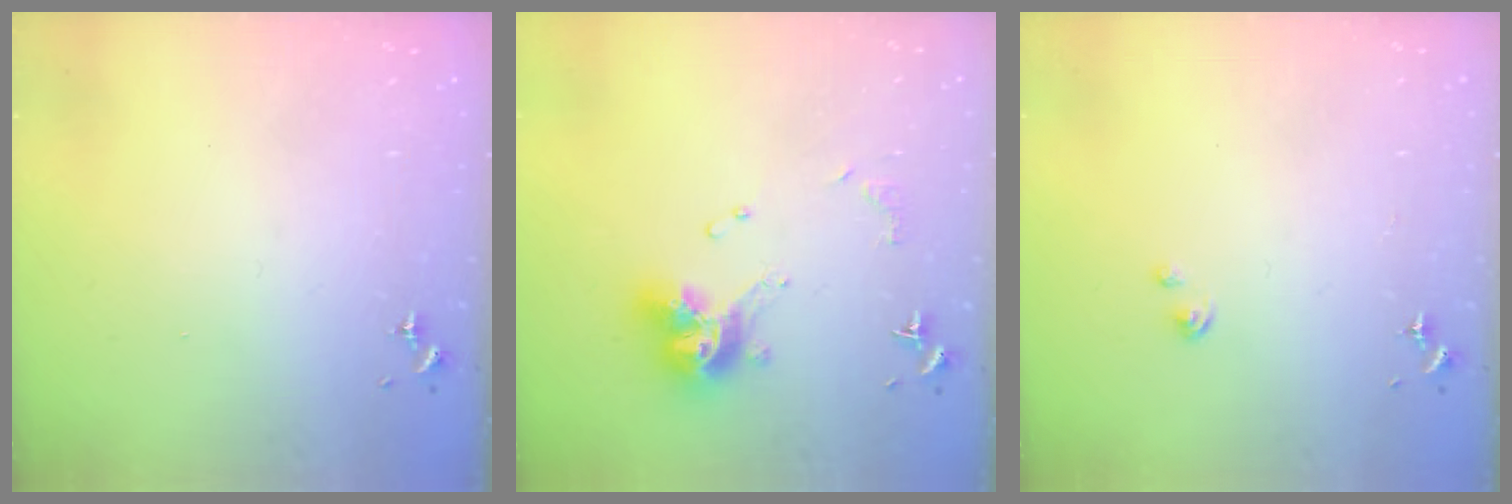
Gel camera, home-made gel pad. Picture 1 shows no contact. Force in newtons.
{"total": 12.9, "press": 12.8, "slide": 1.4}
{"total": 1.1, "press": 1.1, "slide": 0.1}